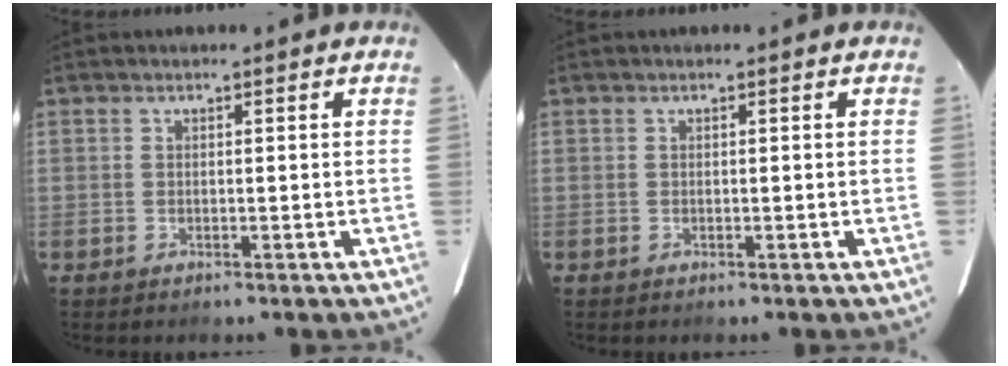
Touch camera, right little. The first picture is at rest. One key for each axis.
{"total": 0.0}